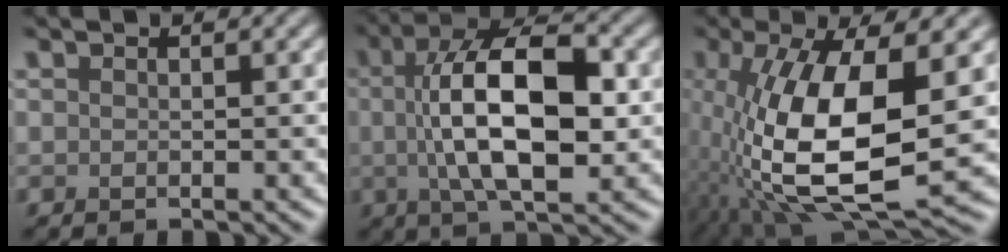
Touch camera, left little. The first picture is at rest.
{"total": 10.7, "force": [0.5, 4.5, 9.6], "torque": [-0.166, 0.012, 0.005]}
{"total": 12.3, "force": [-1.0, 4.6, 11.4], "torque": [-0.230, -0.012, -0.013]}